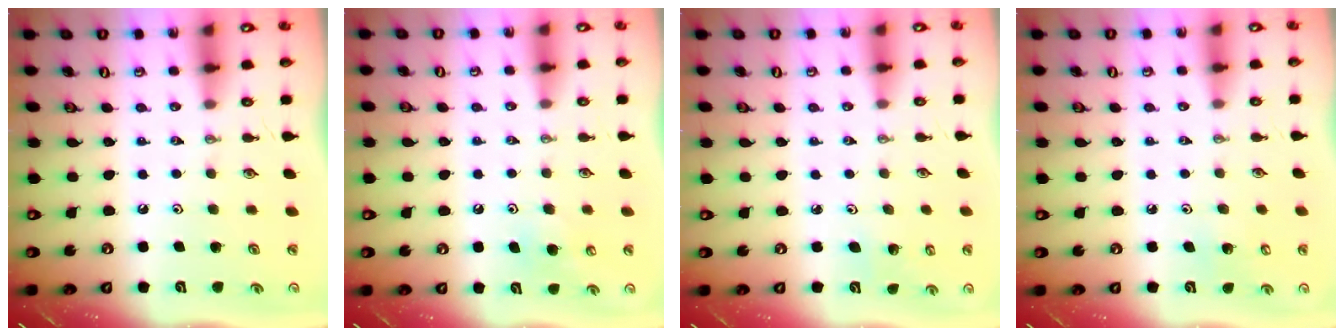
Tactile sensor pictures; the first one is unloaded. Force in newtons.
{"total": 8.0, "press": 7.9, "slide": 0.9}
{"total": 3.0, "press": 3.0, "slide": 0.3}
{"total": 5.3, "press": 5.3, "slide": 0.3}